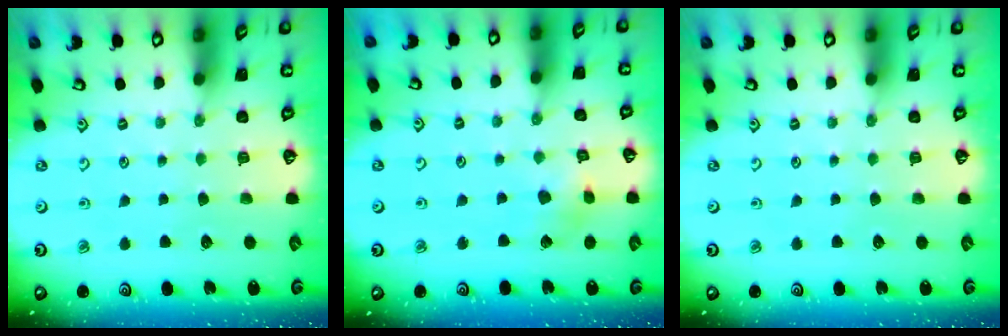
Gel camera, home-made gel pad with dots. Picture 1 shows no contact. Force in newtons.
{"total": 4.1, "press": 4.1, "slide": 0.5}
{"total": 0.0}